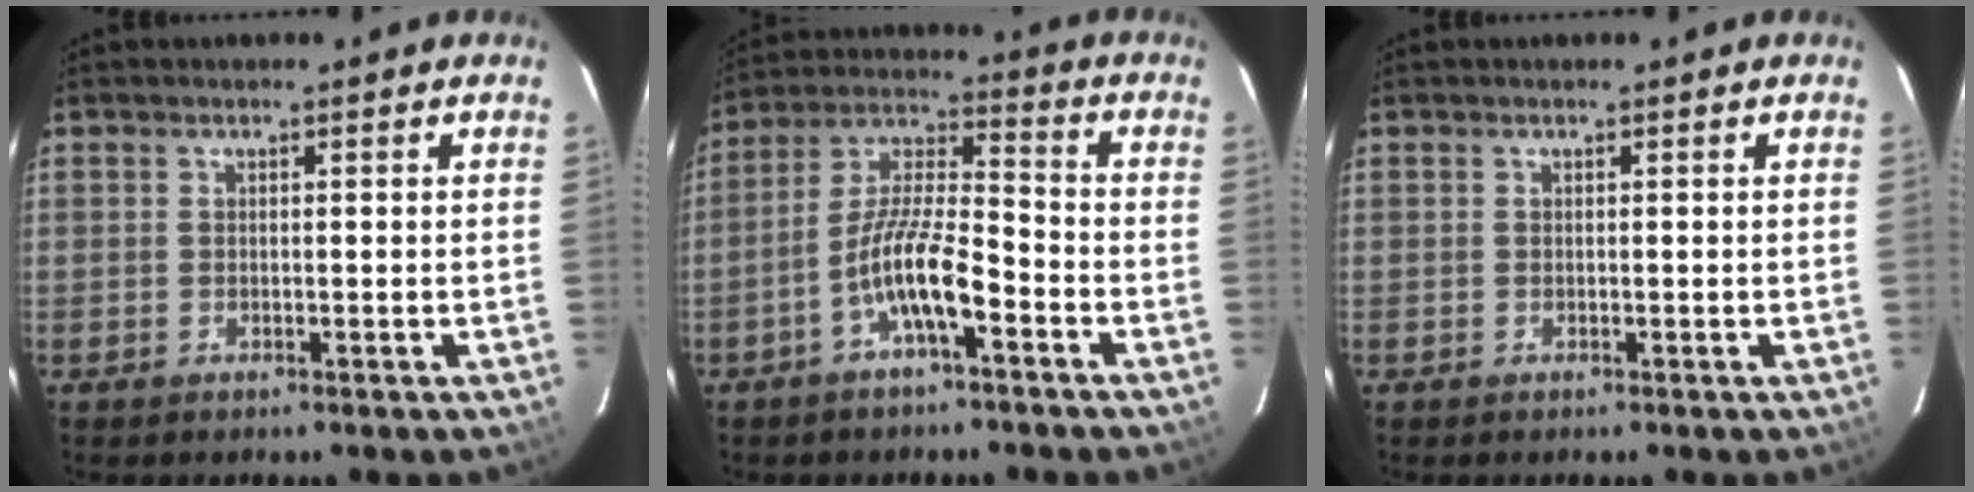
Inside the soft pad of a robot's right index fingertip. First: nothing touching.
{"total": 10.4, "force": [-5.2, 2.1, 8.7], "torque": [-0.181, 0.007, -0.099]}
{"total": 0.0}